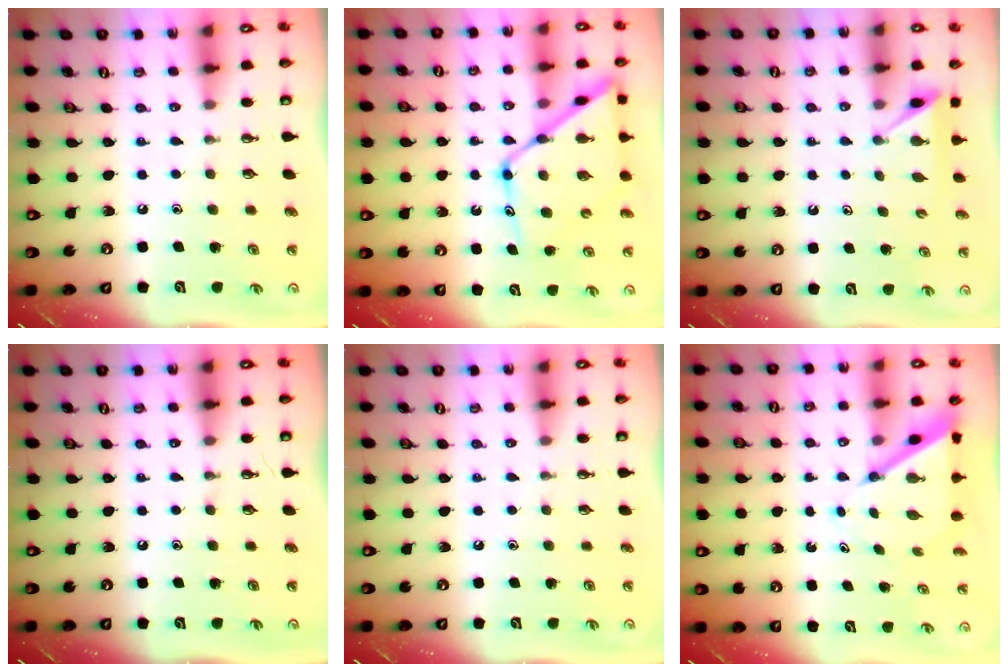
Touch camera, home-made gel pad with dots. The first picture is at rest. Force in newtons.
{"total": 16.5, "press": 16.5, "slide": 1.6}
{"total": 3.9, "press": 3.8, "slide": 0.5}
{"total": 0.0}
{"total": 0.0}
{"total": 6.4, "press": 6.4, "slide": 0.5}